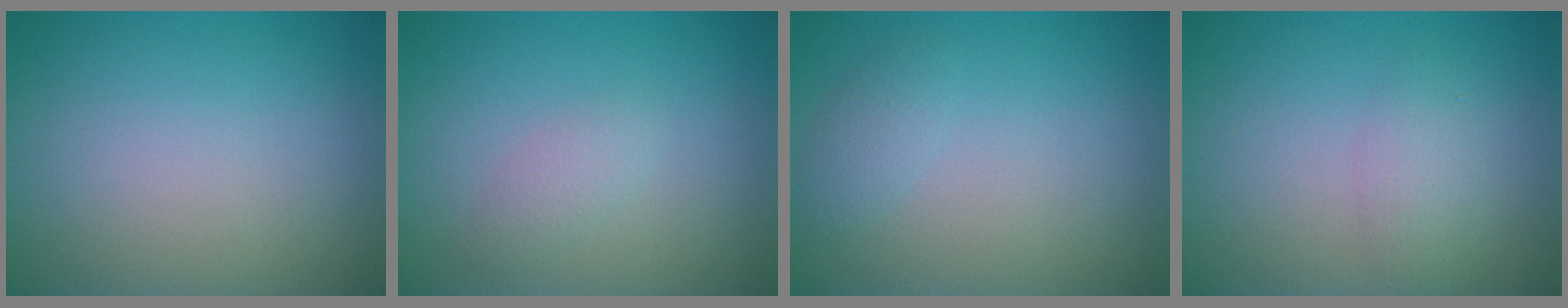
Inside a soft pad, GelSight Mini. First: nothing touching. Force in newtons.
{"total": 1.3, "press": 1.3, "slide": 0.1}
{"total": 1.2, "press": 1.2, "slide": 0.1}
{"total": 2.0, "press": 2.0, "slide": 0.1}